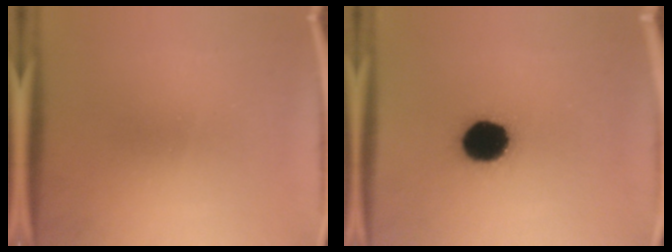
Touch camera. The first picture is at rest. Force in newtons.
{"total": 14.1}